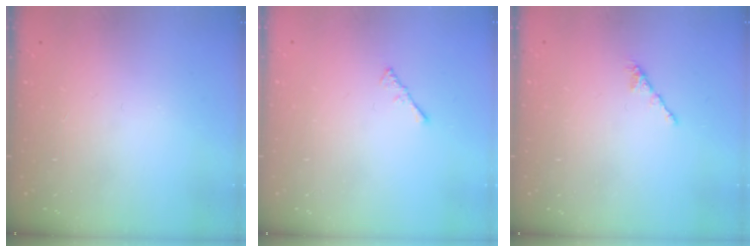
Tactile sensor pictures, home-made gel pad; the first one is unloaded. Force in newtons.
{"total": 1.5, "press": 1.4, "slide": 0.4}
{"total": 2.1, "press": 2.0, "slide": 0.7}